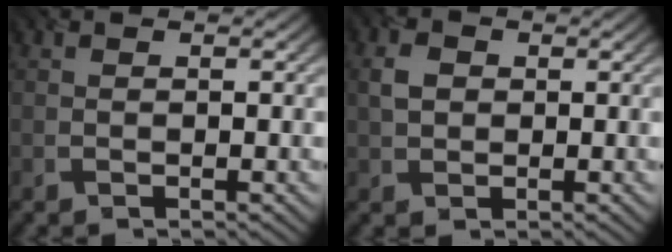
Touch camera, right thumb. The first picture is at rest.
{"total": 2.2, "force": [0.4, 2.0, 1.0], "torque": [-0.028, 0.005, 0.003]}